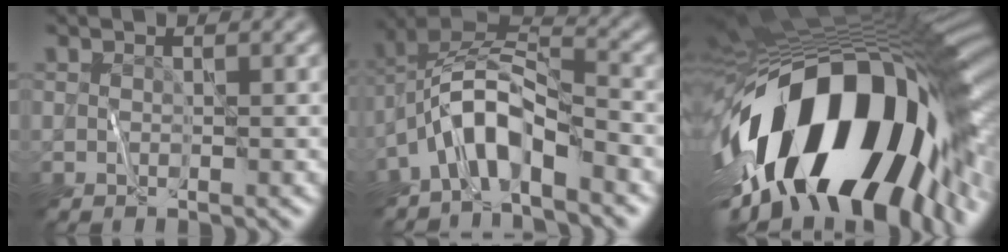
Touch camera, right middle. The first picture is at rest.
{"total": 6.5, "force": [-3.8, 2.2, 4.8], "torque": [-0.086, 0.011, -0.082]}
{"total": 19.4, "force": [-4.5, 9.4, 16.4], "torque": [-0.286, -0.019, -0.074]}